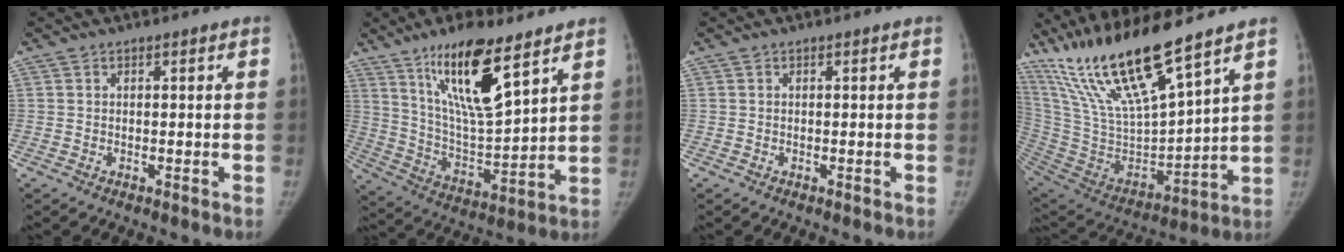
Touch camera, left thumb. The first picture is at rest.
{"total": 17.2, "force": [10.4, 4.4, 13.0], "torque": [-0.217, -0.058, 0.201]}
{"total": 0.0}
{"total": 22.6, "force": [16.7, 3.7, 14.8], "torque": [-0.265, -0.073, 0.326]}